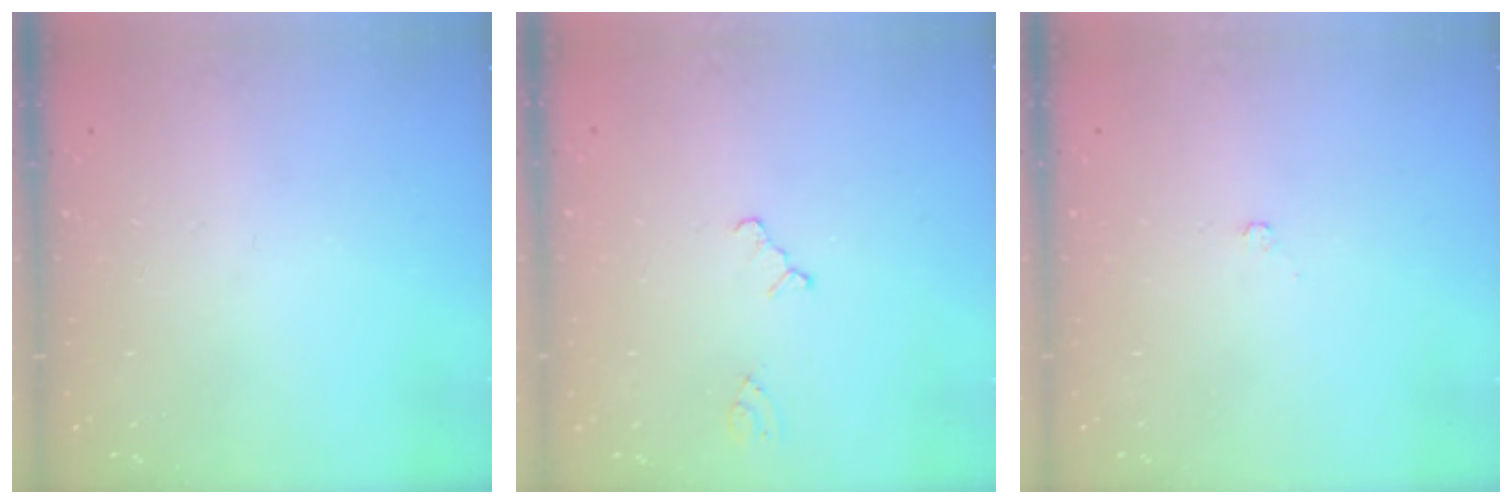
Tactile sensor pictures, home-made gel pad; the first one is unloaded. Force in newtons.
{"total": 0.7, "press": 0.7, "slide": 0.2}
{"total": 1.8, "press": 1.8, "slide": 0.3}